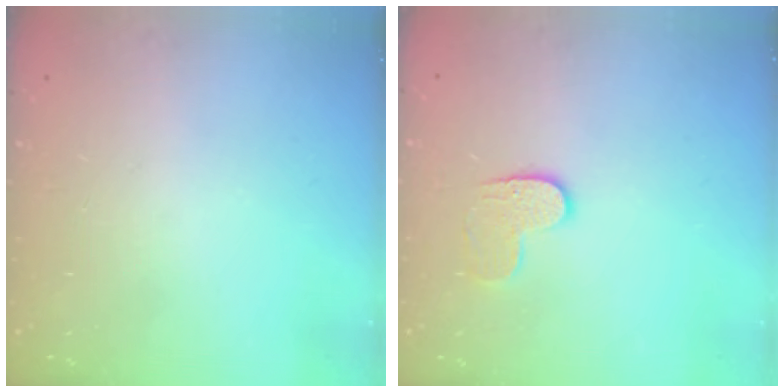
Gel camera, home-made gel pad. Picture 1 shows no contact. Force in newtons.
{"total": 6.2, "press": 6.2, "slide": 0.3}